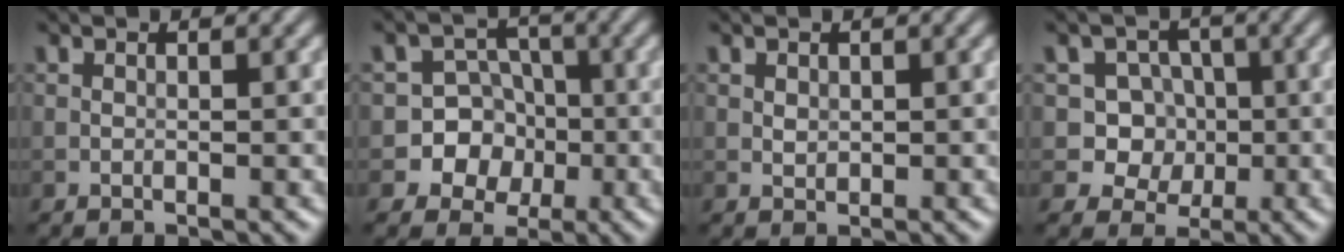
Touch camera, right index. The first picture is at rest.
{"total": 7.0, "force": [-2.1, 6.6, 1.2], "torque": [-0.001, 0.011, -0.060]}
{"total": 0.7, "force": [0.2, 0.5, 0.4], "torque": [-0.008, -0.002, 0.006]}
{"total": 5.2, "force": [0.0, 4.8, 1.9], "torque": [-0.010, 0.016, -0.012]}